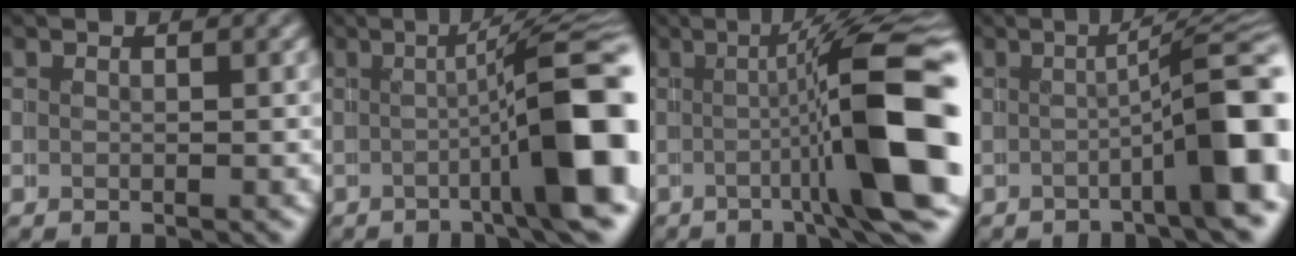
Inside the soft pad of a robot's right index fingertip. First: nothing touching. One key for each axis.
{"total": 9.8, "fx": -1.3, "fy": 2.1, "fz": 9.5, "tx": -0.113, "ty": 0.010, "tz": -0.022}
{"total": 10.8, "fx": -0.8, "fy": 2.1, "fz": 10.6, "tx": -0.141, "ty": 0.008, "tz": -0.017}
{"total": 7.8, "fx": -1.1, "fy": 1.5, "fz": 7.5, "tx": -0.071, "ty": 0.016, "tz": -0.021}